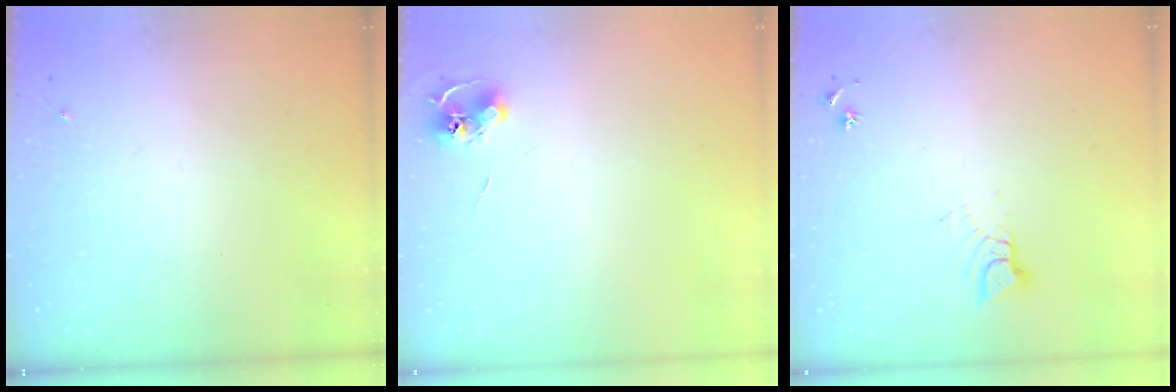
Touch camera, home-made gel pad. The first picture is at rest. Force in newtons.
{"total": 6.6, "press": 6.6, "slide": 0.5}
{"total": 5.4, "press": 5.4, "slide": 0.5}